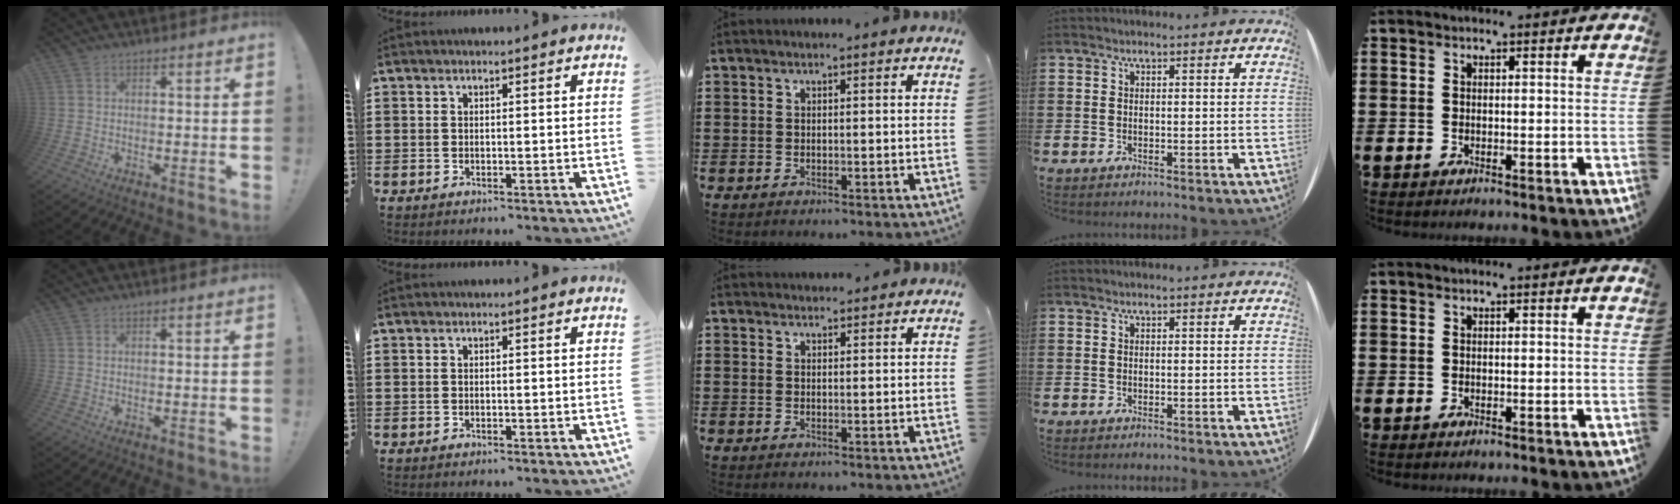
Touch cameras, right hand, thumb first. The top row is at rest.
{"middle": {"total": 1.5, "force": [1.5, 0.3, 0.0], "torque": [0.005, -0.001, 0.026]}}